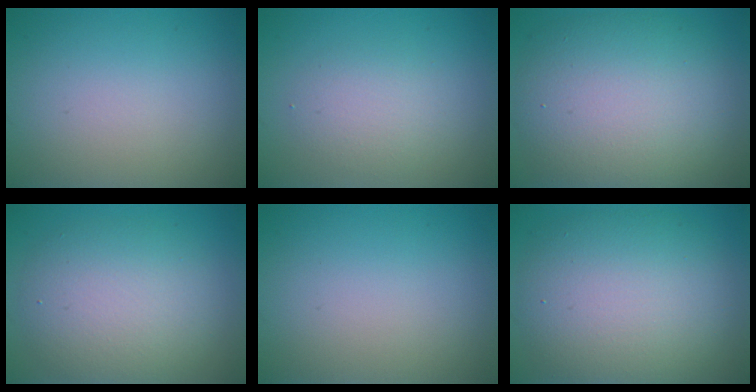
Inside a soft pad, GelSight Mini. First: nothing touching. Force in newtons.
{"total": 2.4, "press": 2.4, "slide": 0.1}
{"total": 10.6, "press": 10.5, "slide": 0.4}
{"total": 6.0, "press": 6.0, "slide": 0.3}
{"total": 0.0}
{"total": 9.4, "press": 9.3, "slide": 0.7}